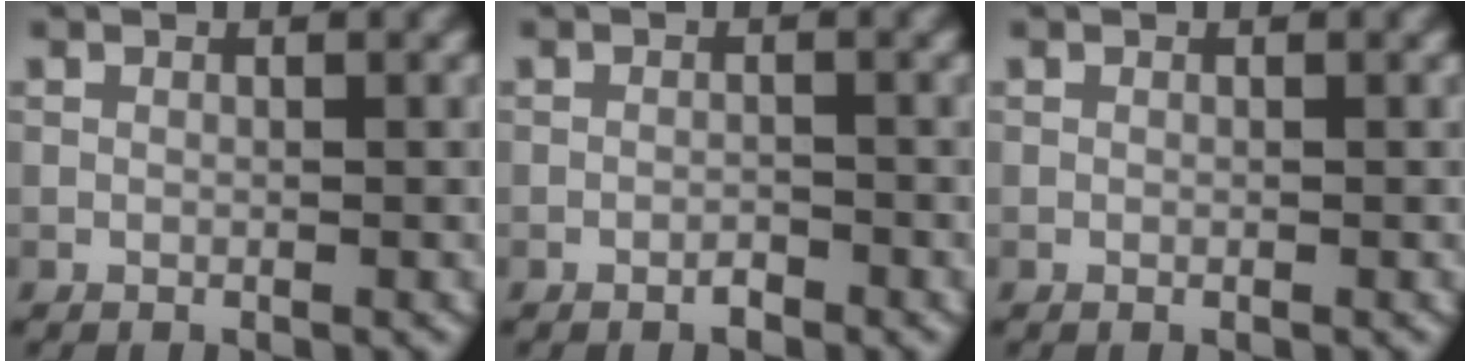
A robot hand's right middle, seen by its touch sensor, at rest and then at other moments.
{"total": 0.7, "force": [-0.6, 0.1, 0.4], "torque": [-0.009, 0.002, -0.010]}
{"total": 0.0}